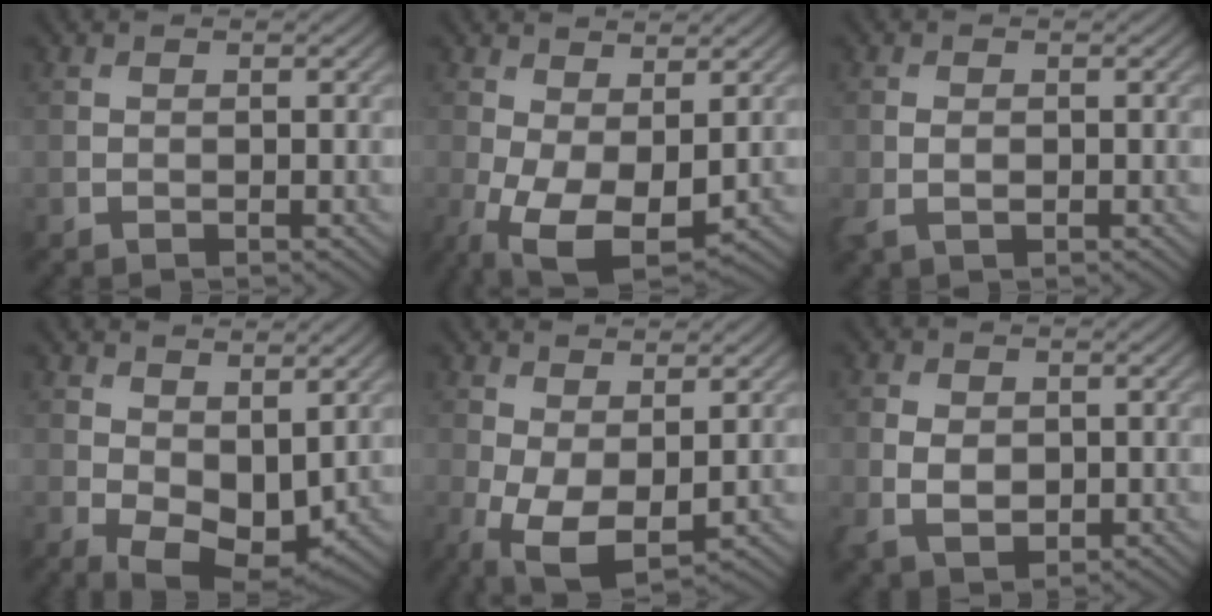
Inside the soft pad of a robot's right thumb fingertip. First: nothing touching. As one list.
[{"total": 9.3, "force": [-1.8, 5.0, 7.6], "torque": [-0.185, -0.024, -0.016]}, {"total": 2.3, "force": [-0.7, 1.4, 1.7], "torque": [-0.049, -0.005, -0.011]}, {"total": 7.1, "force": [0.4, 4.3, 5.6], "torque": [-0.112, -0.017, 0.014]}, {"total": 7.2, "force": [-1.1, 3.7, 6.1], "torque": [-0.151, -0.012, -0.013]}, {"total": 4.0, "force": [-0.2, 3.0, 2.7], "torque": [-0.063, -0.005, -0.001]}]